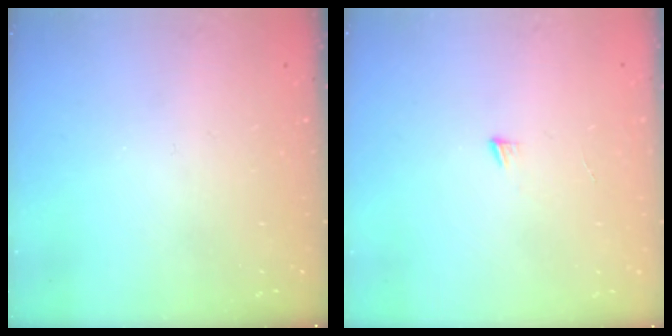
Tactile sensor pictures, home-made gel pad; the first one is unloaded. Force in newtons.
{"total": 3.0, "press": 3.0, "slide": 0.3}